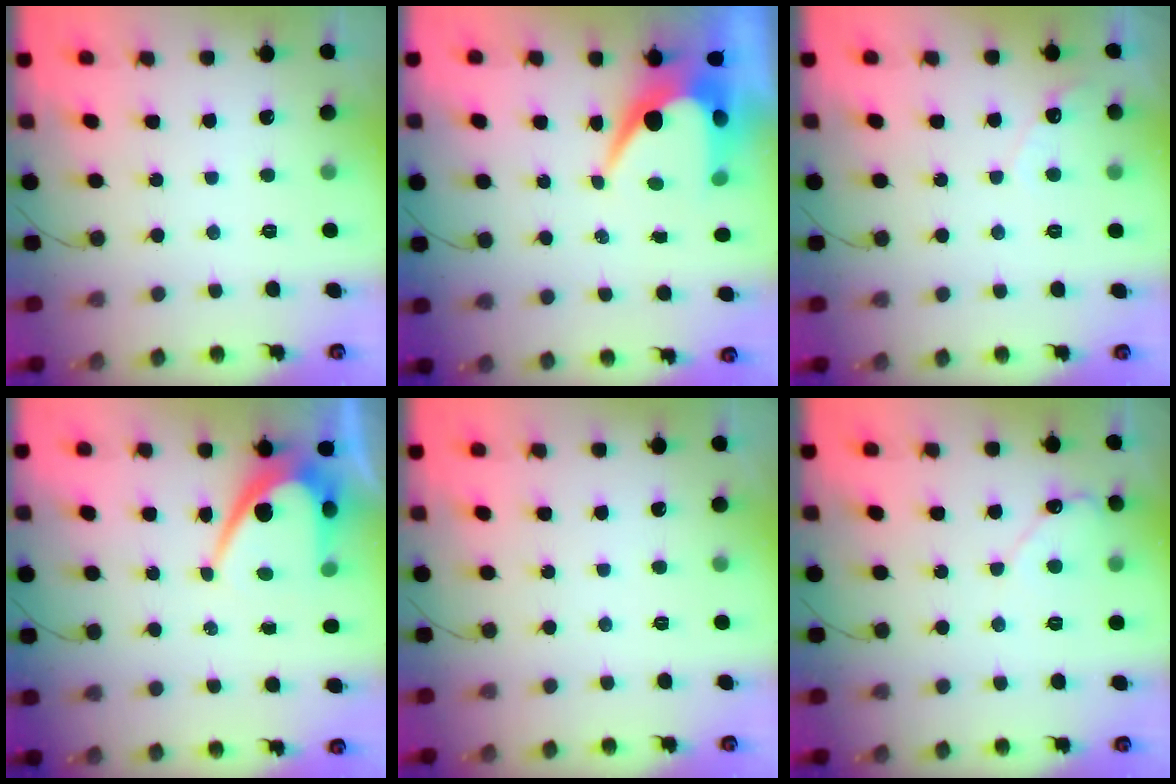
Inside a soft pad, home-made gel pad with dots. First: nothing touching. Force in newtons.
{"total": 9.3, "press": 9.3, "slide": 0.6}
{"total": 3.3, "press": 3.3, "slide": 0.3}
{"total": 8.7, "press": 8.7, "slide": 0.4}
{"total": 0.0}
{"total": 5.9, "press": 5.8, "slide": 0.5}